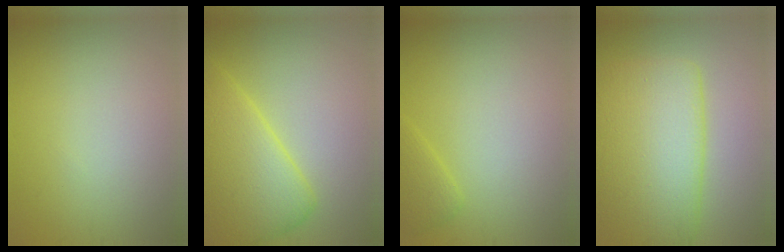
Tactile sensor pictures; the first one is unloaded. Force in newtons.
{"total": 7.0, "press": 7.0, "slide": 0.3}
{"total": 1.4, "press": 1.4, "slide": 0.1}
{"total": 9.1, "press": 9.1, "slide": 0.5}